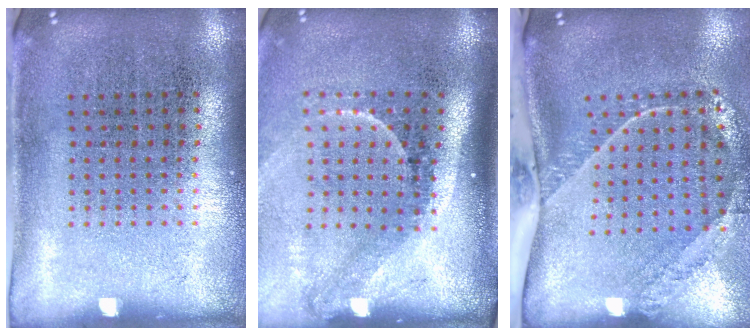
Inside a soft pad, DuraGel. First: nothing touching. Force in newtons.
{"total": 2.2, "press": 1.4, "slide": 1.6}
{"total": 2.5, "press": 1.7, "slide": 1.9}